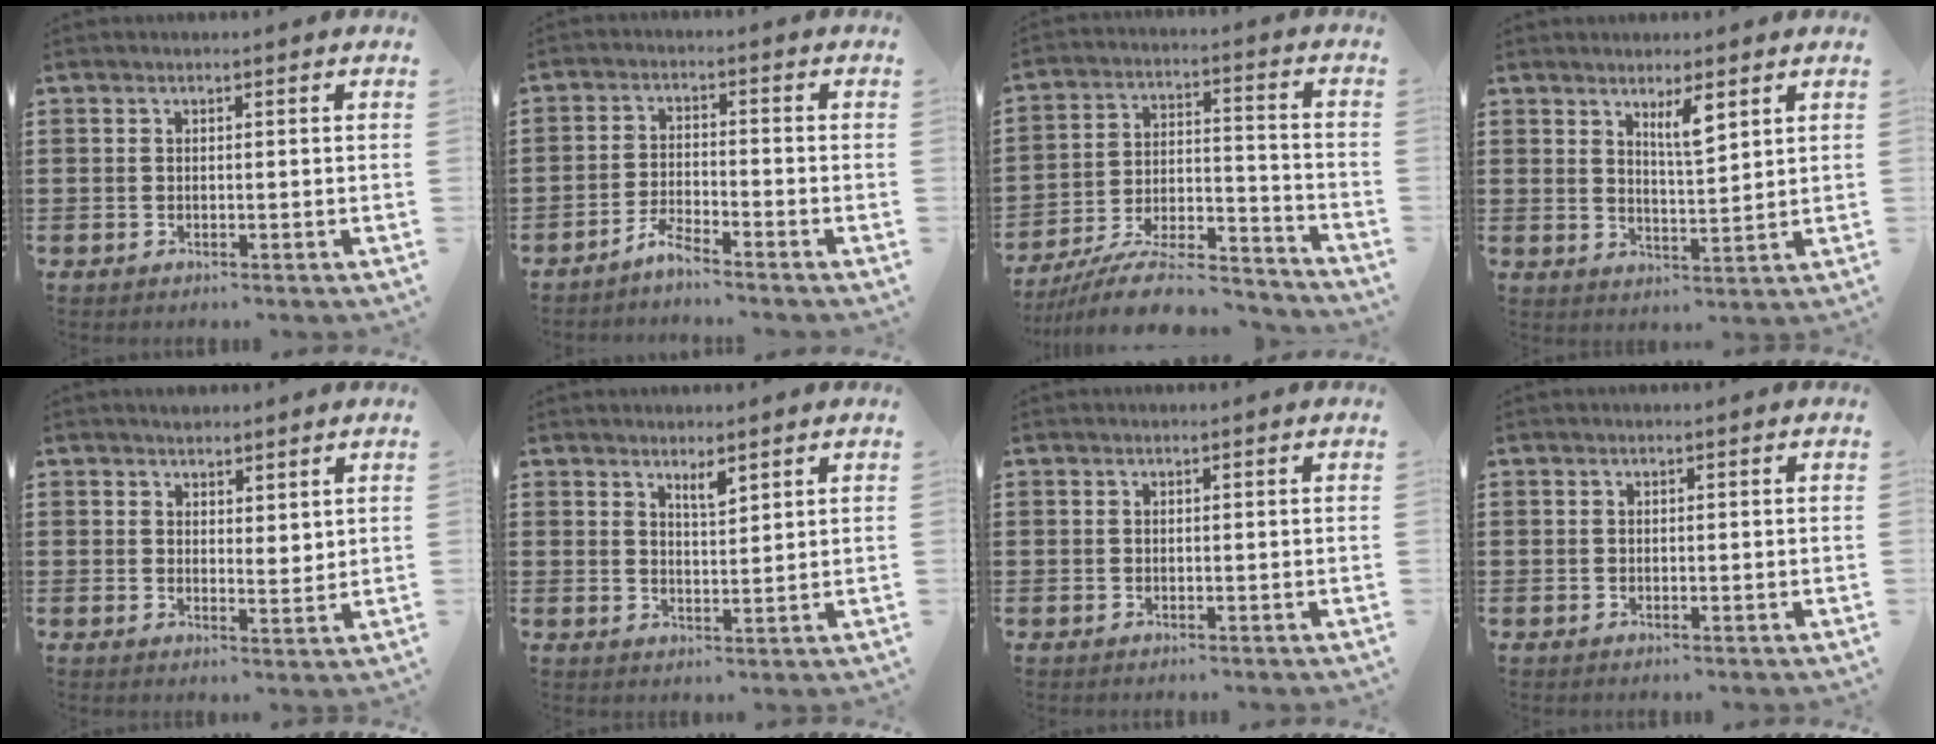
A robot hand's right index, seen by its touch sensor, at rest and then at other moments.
{"total": 3.2, "force": [-3.1, 0.1, 0.8], "torque": [-0.025, 0.003, -0.065]}
{"total": 10.2, "force": [-9.0, 2.3, 4.2], "torque": [-0.065, 0.026, -0.172]}
{"total": 4.3, "force": [2.7, 1.0, 3.3], "torque": [-0.061, 0.002, 0.045]}
{"total": 2.9, "force": [2.7, 1.1, -0.1], "torque": [-0.006, 0.001, 0.052]}
{"total": 2.8, "force": [2.2, 0.6, 1.5], "torque": [-0.026, -0.001, 0.037]}
{"total": 0.0}
{"total": 0.0}